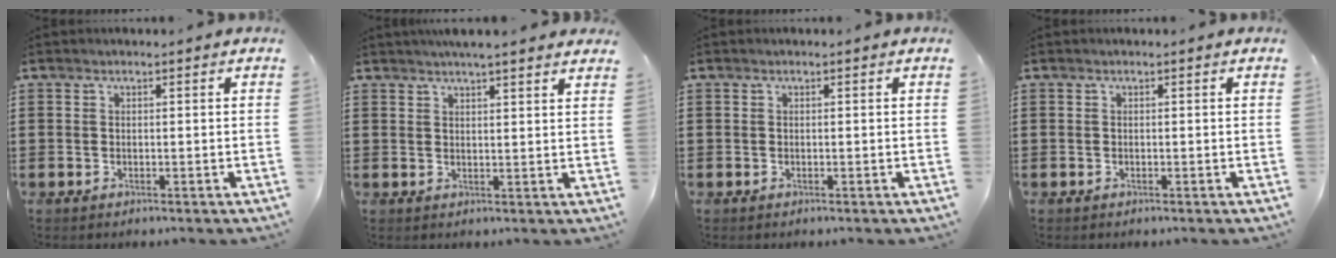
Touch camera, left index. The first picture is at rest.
{"total": 3.3, "force": [3.1, -0.2, 1.2], "torque": [-0.032, -0.002, 0.057]}
{"total": 0.0}
{"total": 0.0}